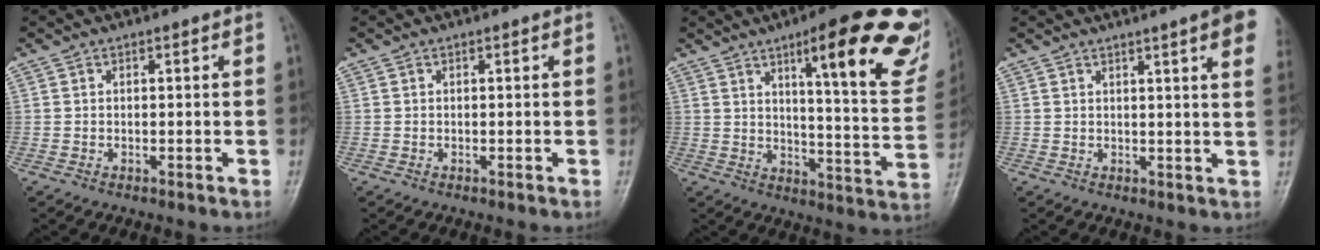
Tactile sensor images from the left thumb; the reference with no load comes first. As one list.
[{"total": 0.0}, {"total": 23.8, "force": [13.4, 5.0, 19.1], "torque": [-0.224, -0.056, 0.177]}, {"total": 9.6, "force": [5.3, 0.8, 8.0], "torque": [-0.089, -0.009, 0.053]}]